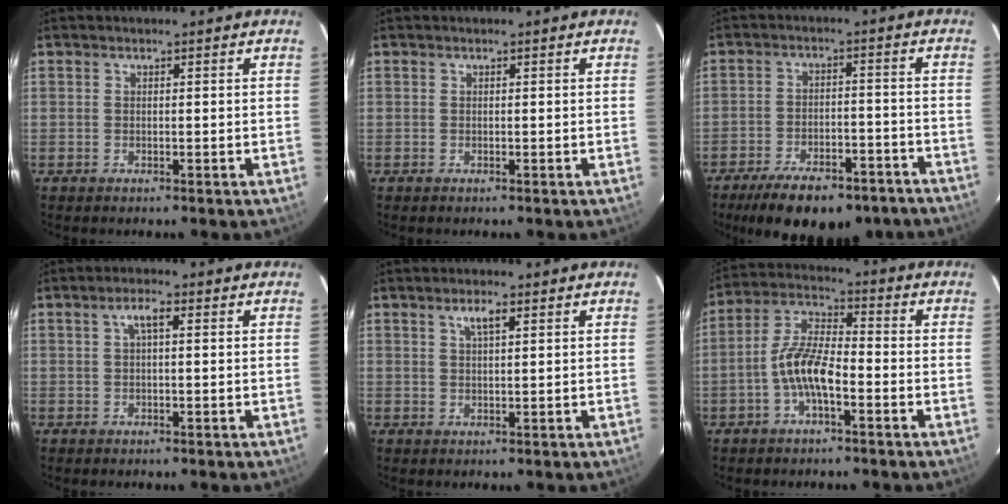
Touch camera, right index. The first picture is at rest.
{"total": 0.0}
{"total": 18.3, "force": [-14.3, 6.8, 9.2], "torque": [-0.174, -0.012, -0.188]}
{"total": 2.6, "force": [0.6, 0.6, 2.4], "torque": [-0.048, 0.009, 0.011]}
{"total": 2.6, "force": [1.3, 0.6, 2.1], "torque": [-0.038, 0.005, 0.024]}
{"total": 8.8, "force": [-3.3, 2.9, 7.6], "torque": [-0.165, 0.012, -0.064]}